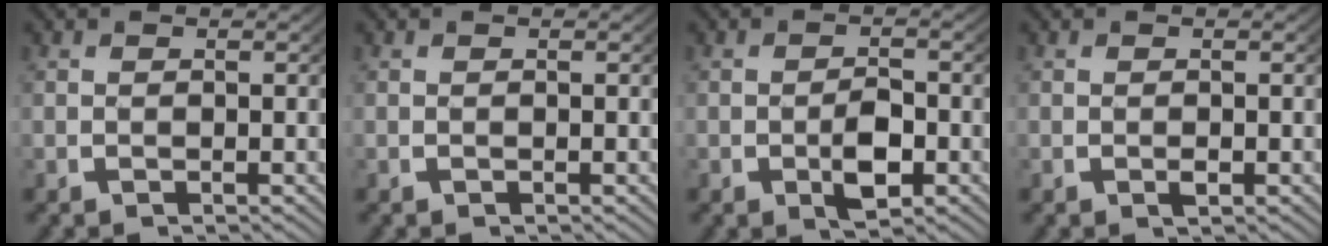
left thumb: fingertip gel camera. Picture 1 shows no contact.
{"total": 0.0}
{"total": 3.3, "force": [-0.8, 2.0, 2.6], "torque": [-0.045, -0.016, -0.006]}
{"total": 0.7, "force": [-0.1, 0.4, 0.6], "torque": [-0.009, 0.000, -0.002]}